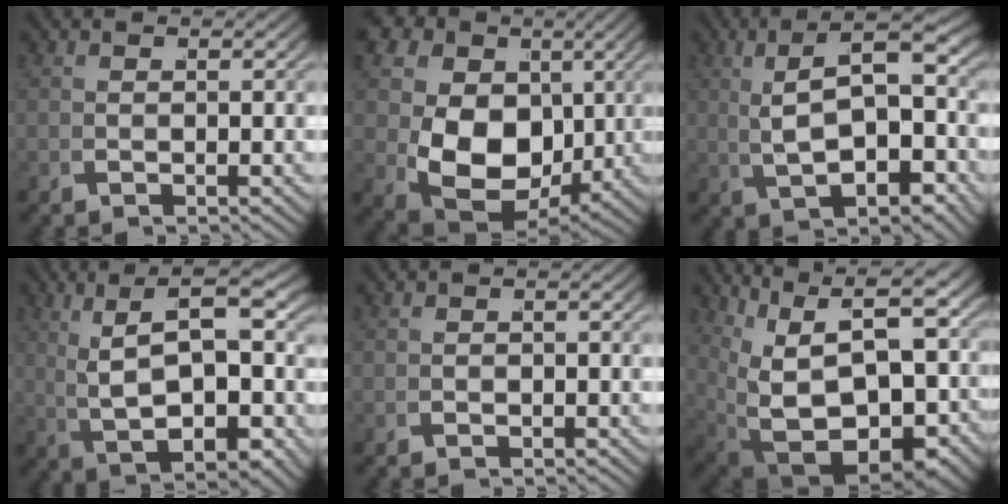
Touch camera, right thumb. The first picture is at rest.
{"total": 15.4, "force": [0.0, 11.9, 9.8], "torque": [-0.210, -0.072, 0.023]}
{"total": 9.0, "force": [1.3, 4.3, 7.8], "torque": [-0.117, 0.009, 0.026]}
{"total": 10.6, "force": [2.2, 5.3, 8.9], "torque": [-0.149, 0.003, 0.043]}
{"total": 0.7, "force": [-0.4, 0.5, 0.0], "torque": [0.004, -0.004, -0.010]}
{"total": 18.2, "force": [-0.6, 12.5, 13.3], "torque": [-0.250, -0.068, 0.014]}